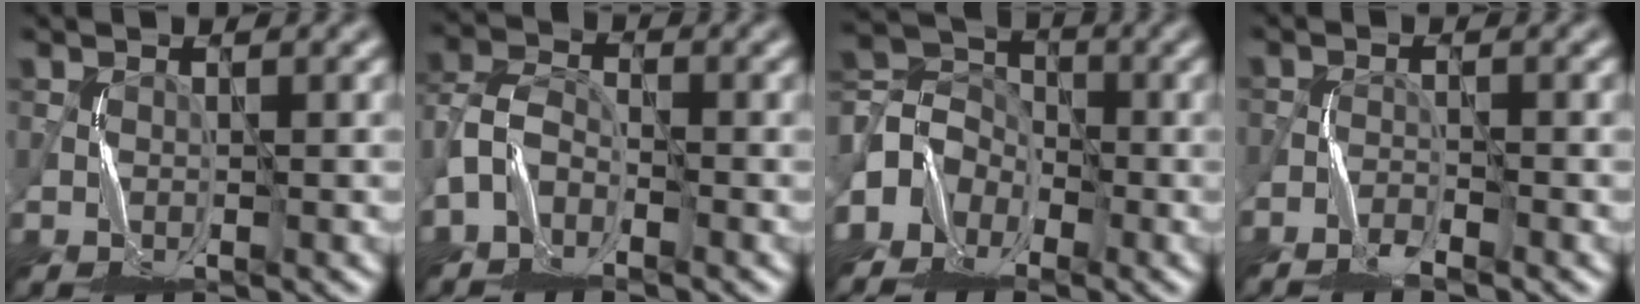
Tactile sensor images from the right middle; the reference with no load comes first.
{"total": 3.2, "force": [-2.4, 1.6, 1.3], "torque": [-0.028, 0.007, -0.058]}
{"total": 3.9, "force": [-2.7, 2.8, 0.4], "torque": [-0.001, 0.008, -0.071]}
{"total": 2.0, "force": [-2.0, 0.0, 0.3], "torque": [-0.007, 0.001, -0.042]}